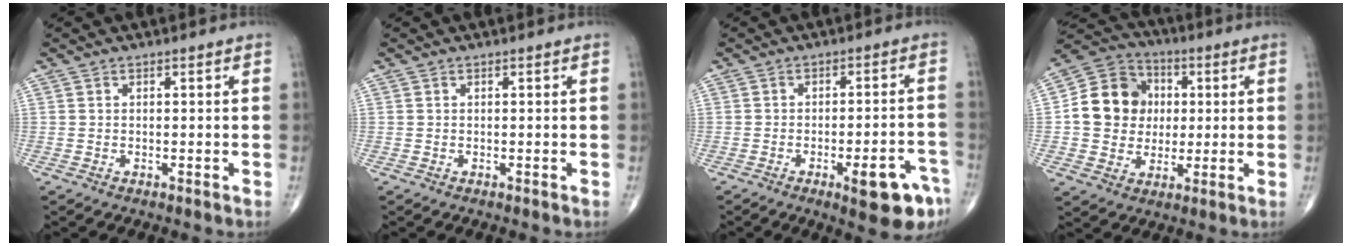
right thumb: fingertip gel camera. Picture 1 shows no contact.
{"total": 0.0}
{"total": 10.5, "force": [-5.4, 3.0, 8.5], "torque": [-0.093, 0.026, -0.063]}
{"total": 13.4, "force": [1.1, 11.8, 6.3], "torque": [-0.083, 0.017, 0.016]}